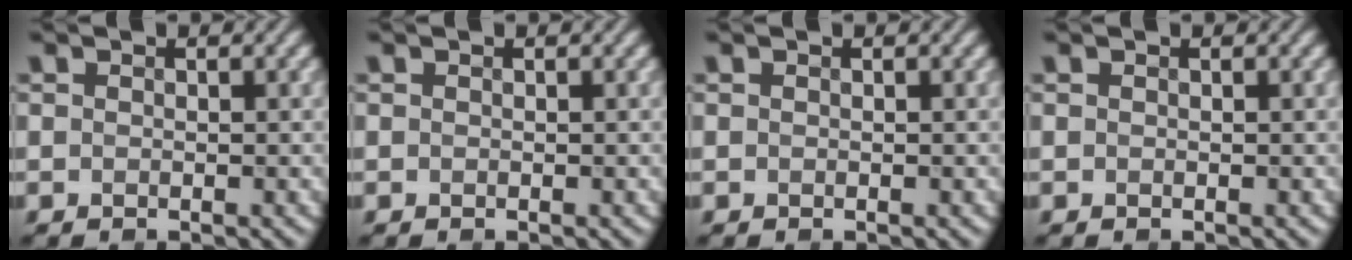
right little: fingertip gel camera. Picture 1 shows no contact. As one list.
[{"total": 0.0}, {"total": 0.0}, {"total": 0.0}]